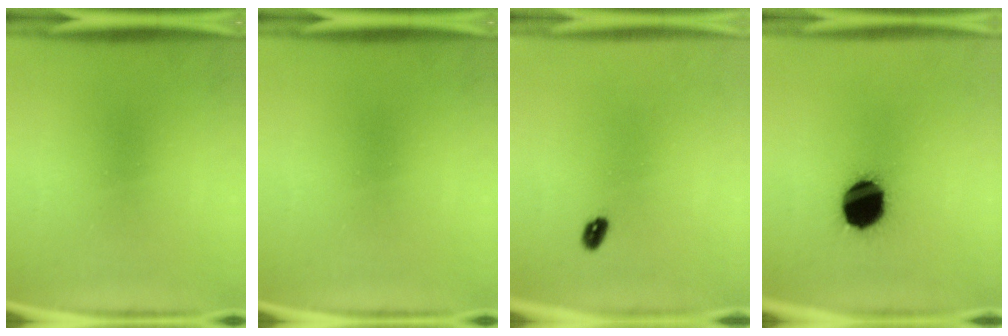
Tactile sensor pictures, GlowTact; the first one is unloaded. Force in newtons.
{"total": 0.0}
{"total": 1.9}
{"total": 15.5}